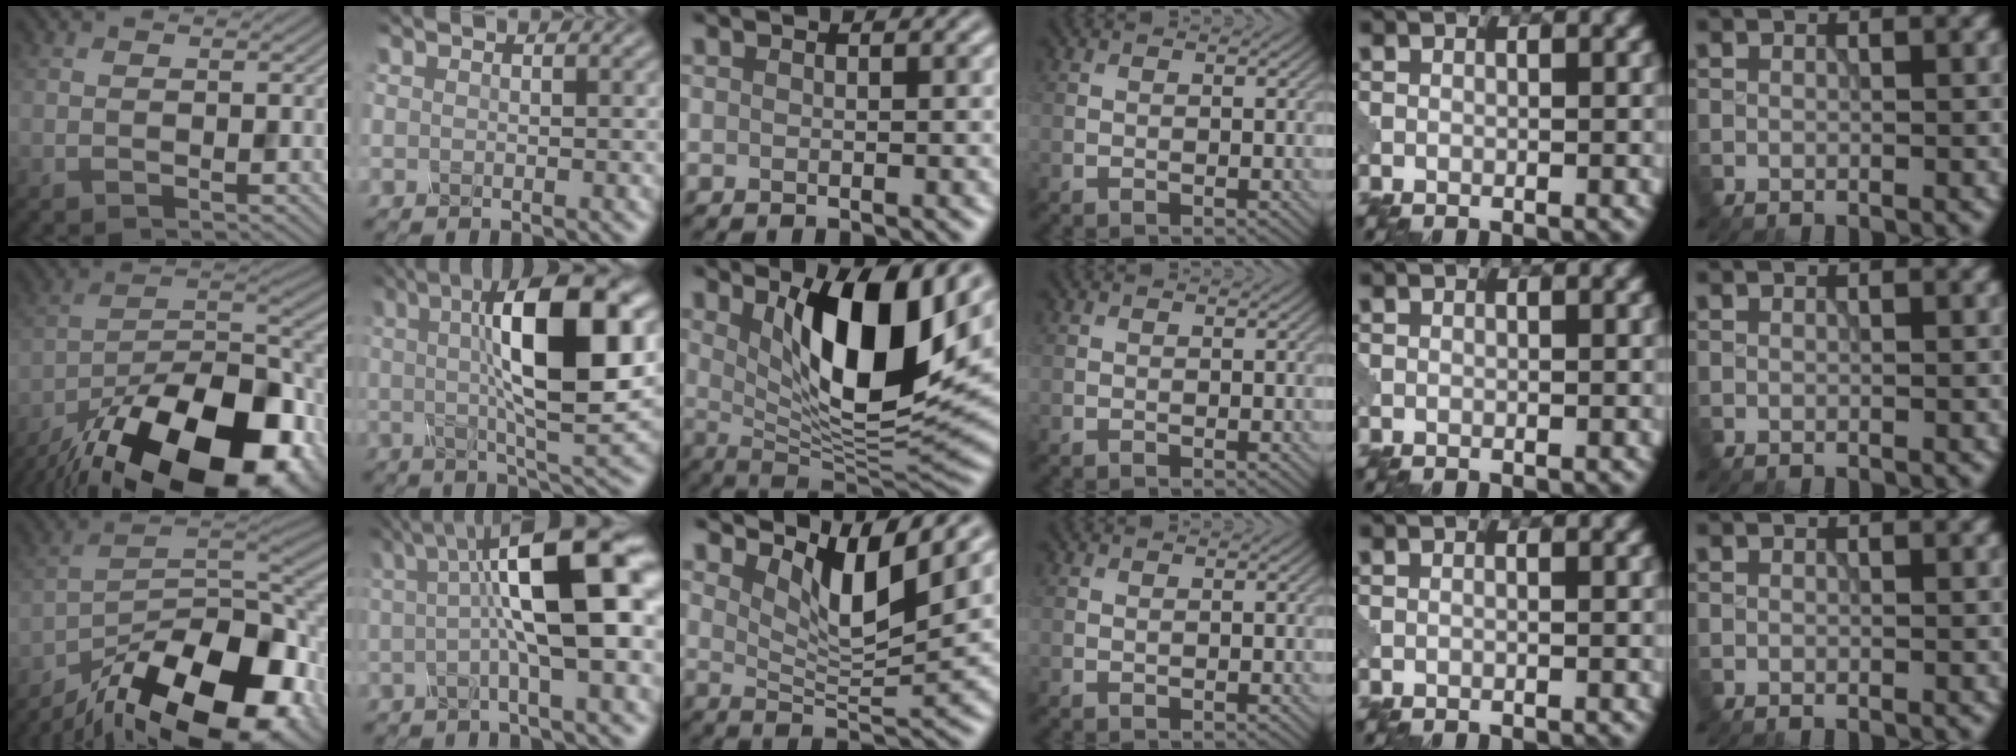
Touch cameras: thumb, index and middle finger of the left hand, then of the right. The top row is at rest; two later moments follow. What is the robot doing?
{"motion": "disassemble", "object": "glue stick"}